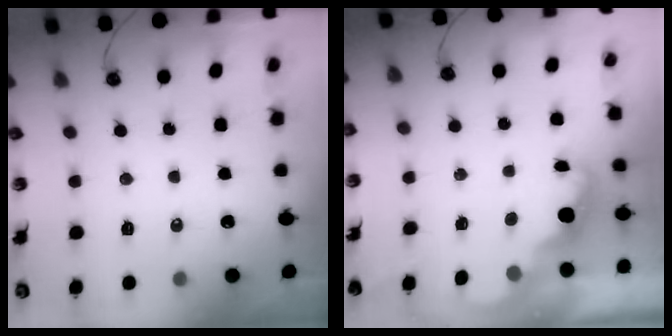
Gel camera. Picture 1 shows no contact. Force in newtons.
{"total": 2.3, "press": 2.2, "slide": 0.5}